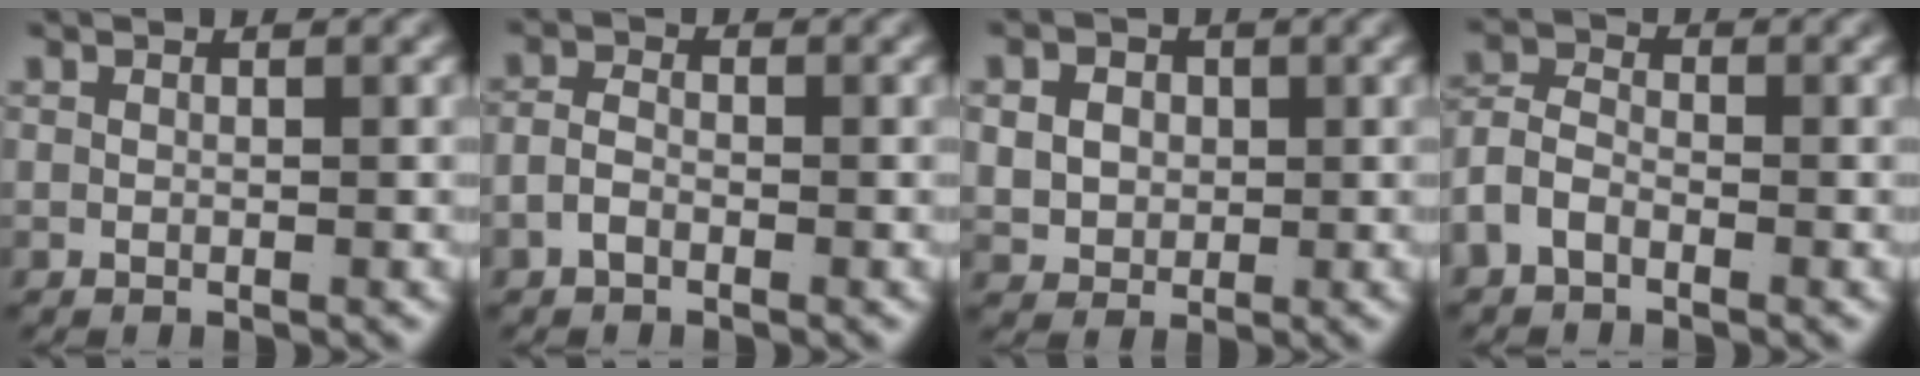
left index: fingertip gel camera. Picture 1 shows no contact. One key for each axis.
{"total": 2.0, "fx": -1.1, "fy": 1.2, "fz": 1.2, "tx": -0.033, "ty": -0.014, "tz": -0.014}
{"total": 4.2, "fx": 0.3, "fy": 3.7, "fz": 1.9, "tx": -0.047, "ty": -0.017, "tz": 0.015}
{"total": 3.7, "fx": -1.4, "fy": 2.9, "fz": 1.9, "tx": -0.056, "ty": -0.020, "tz": -0.020}